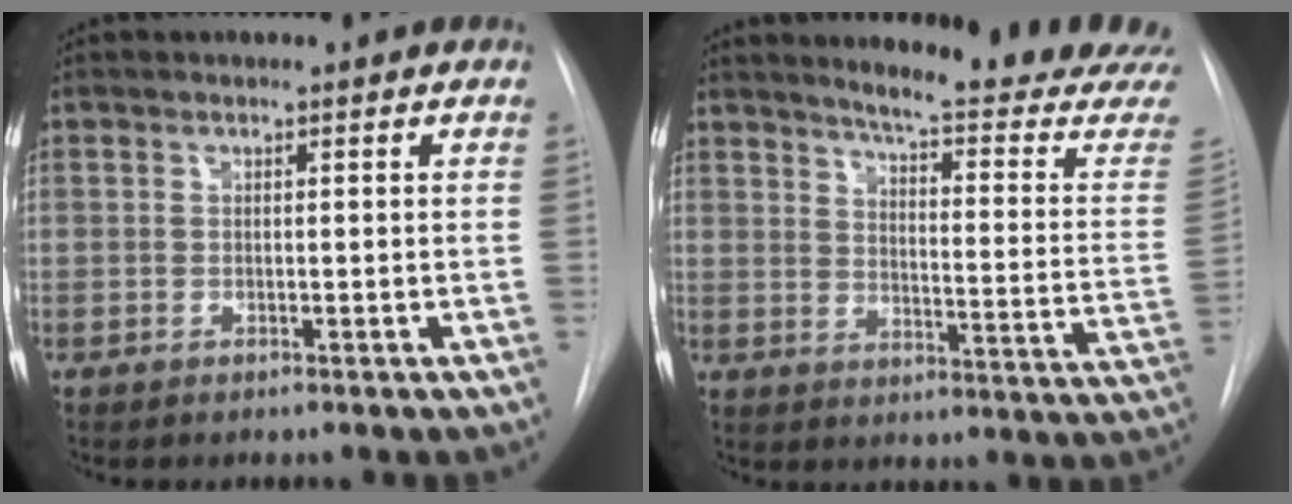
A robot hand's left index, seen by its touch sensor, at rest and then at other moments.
{"total": 22.9, "force": [20.4, 1.3, 10.4], "torque": [-0.141, -0.094, 0.237]}